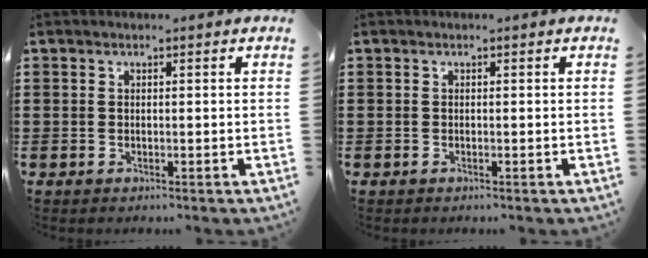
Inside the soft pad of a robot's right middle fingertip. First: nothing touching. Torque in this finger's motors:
{"motor_torque": [-1.00, 0.46, 0.04, 0.00]}